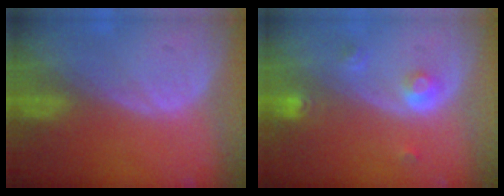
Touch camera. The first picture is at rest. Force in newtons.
{"total": 3.1, "press": 2.8, "slide": 1.2}